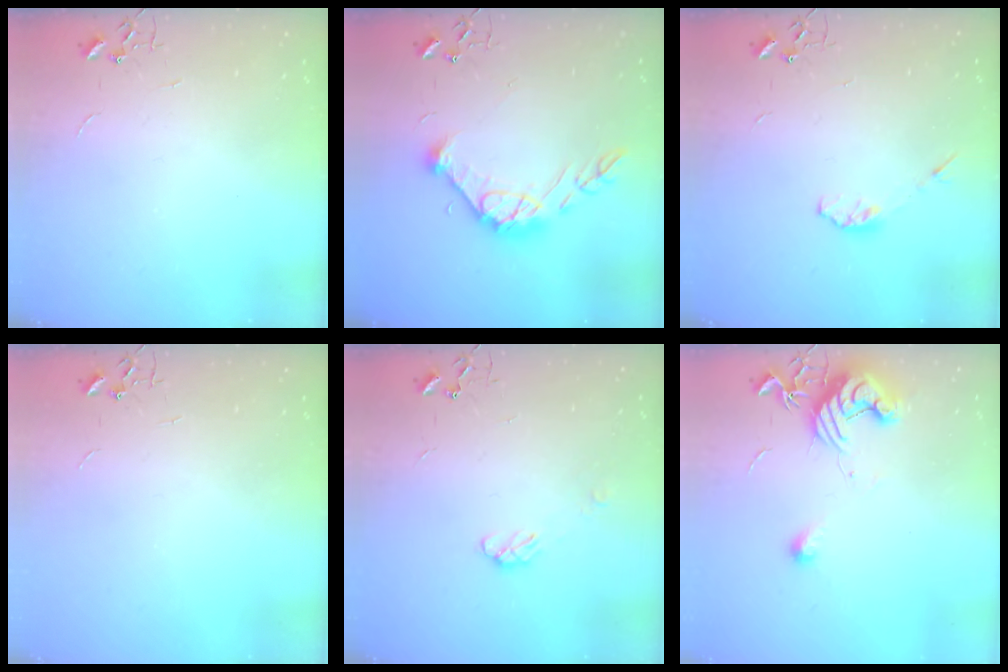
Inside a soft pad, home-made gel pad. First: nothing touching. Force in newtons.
{"total": 15.3, "press": 15.3, "slide": 0.9}
{"total": 4.3, "press": 4.1, "slide": 1.1}
{"total": 0.0}
{"total": 5.4, "press": 5.3, "slide": 0.8}
{"total": 12.6, "press": 12.5, "slide": 0.8}